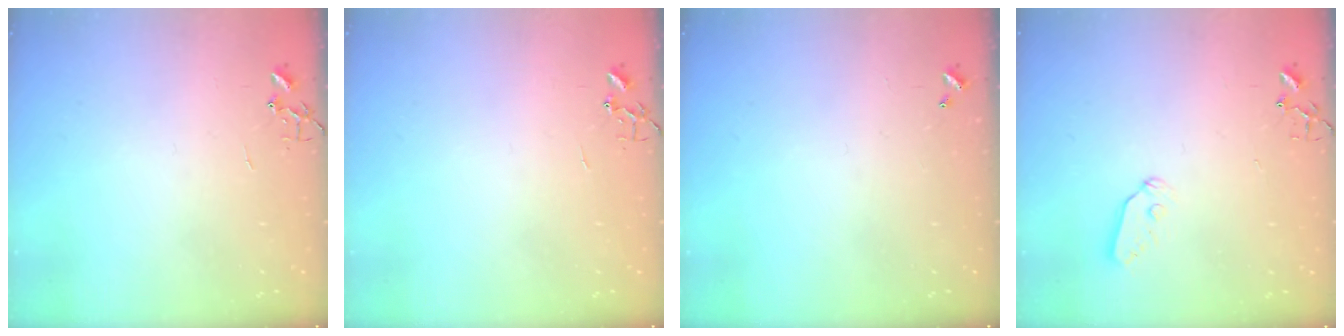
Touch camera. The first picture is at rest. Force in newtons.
{"total": 0.0}
{"total": 0.0}
{"total": 6.0, "press": 6.0, "slide": 0.2}